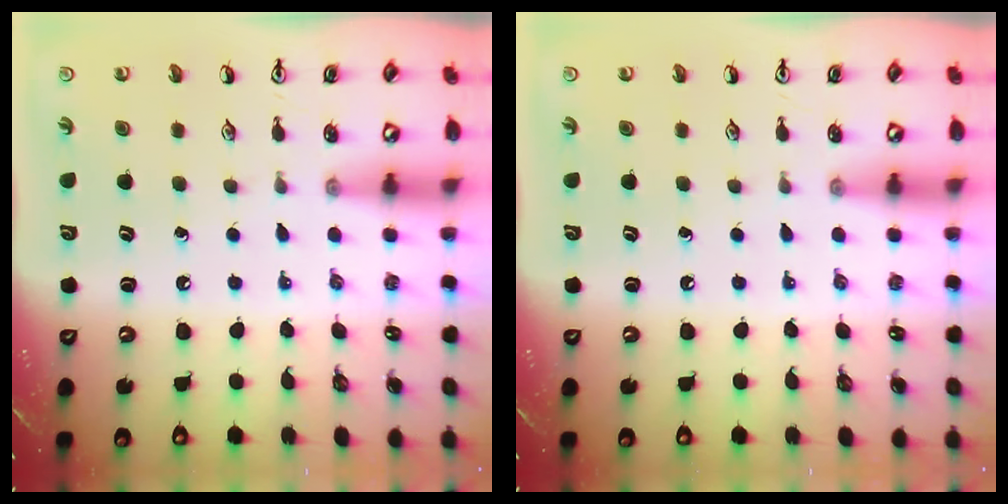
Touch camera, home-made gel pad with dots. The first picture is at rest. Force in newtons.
{"total": 0.0}